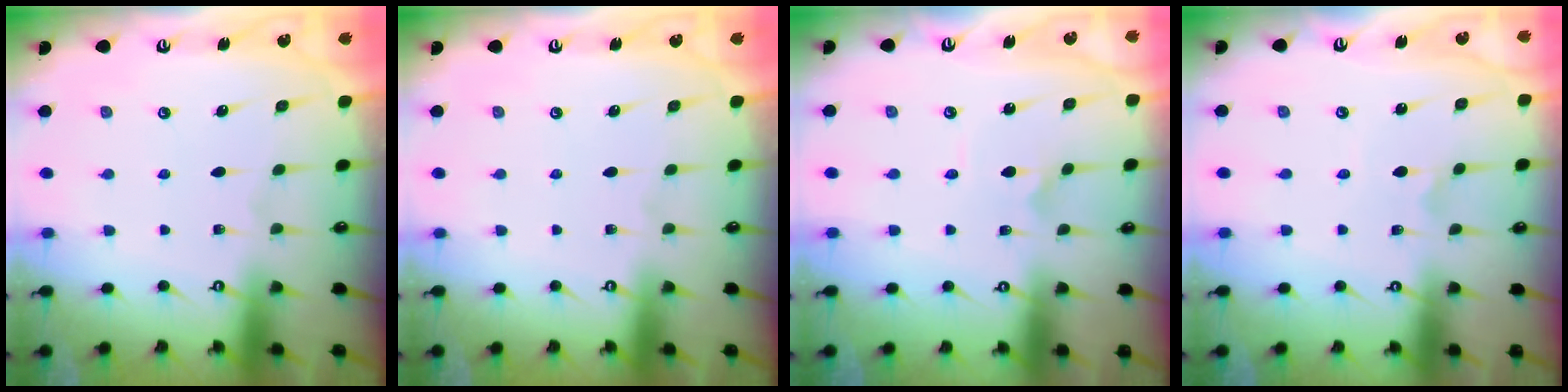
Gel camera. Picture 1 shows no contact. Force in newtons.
{"total": 0.0}
{"total": 1.9, "press": 1.9, "slide": 0.2}
{"total": 1.0, "press": 0.9, "slide": 0.4}